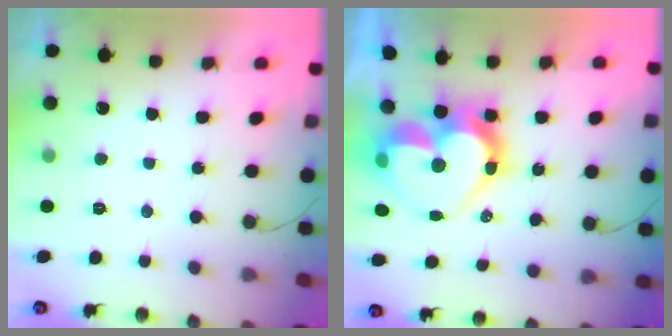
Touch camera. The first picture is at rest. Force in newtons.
{"total": 18.1, "press": 18.0, "slide": 1.6}